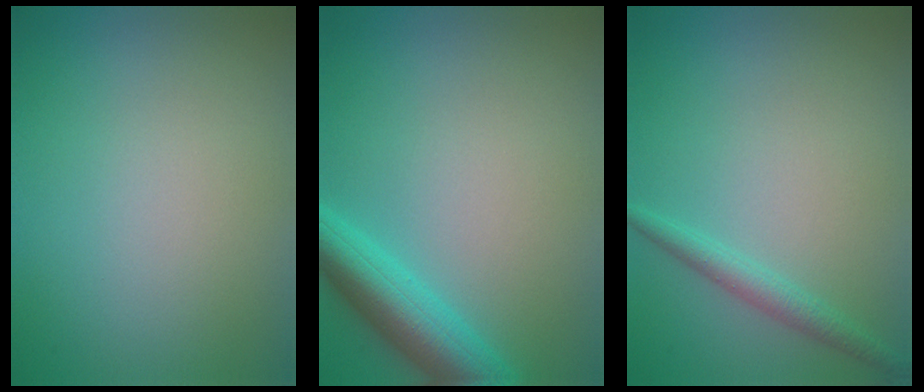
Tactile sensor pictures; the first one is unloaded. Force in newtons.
{"total": 5.1, "press": 5.1, "slide": 0.2}
{"total": 1.9, "press": 1.9, "slide": 0.1}